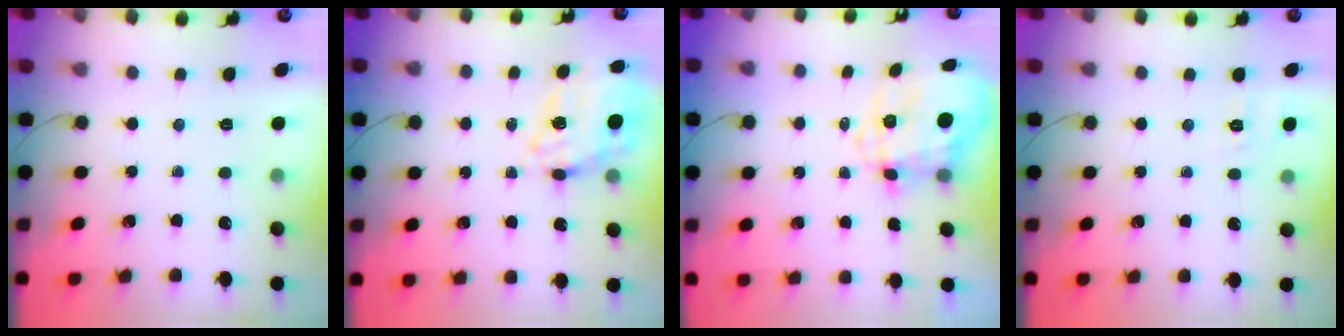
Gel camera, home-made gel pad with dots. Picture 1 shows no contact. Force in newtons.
{"total": 9.7, "press": 9.1, "slide": 3.3}
{"total": 11.9, "press": 11.7, "slide": 2.3}
{"total": 1.8, "press": 0.1, "slide": 1.8}